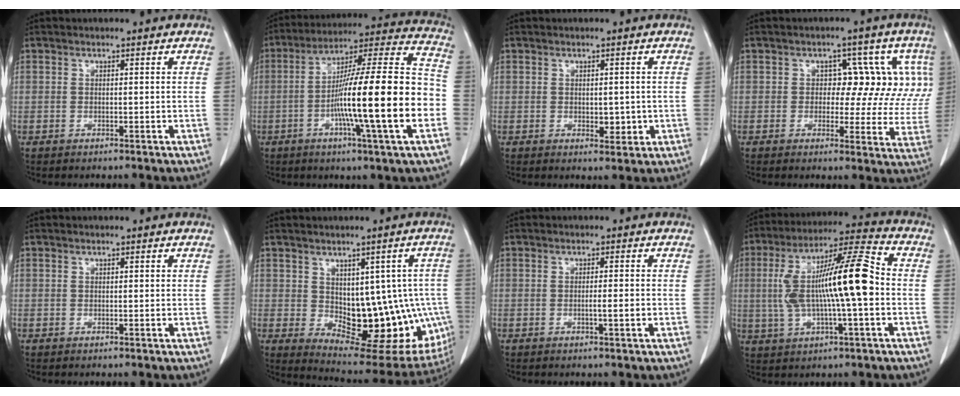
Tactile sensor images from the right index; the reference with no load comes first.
{"total": 21.9, "force": [-5.1, 0.4, 21.3], "torque": [-0.314, 0.007, -0.090]}
{"total": 2.8, "force": [-0.3, 1.6, 2.3], "torque": [-0.028, -0.003, 0.004]}
{"total": 9.6, "force": [1.9, 5.9, 7.4], "torque": [-0.062, 0.024, 0.019]}
{"total": 0.0}
{"total": 18.2, "force": [-2.1, 9.4, 15.4], "torque": [-0.161, 0.009, 0.002]}
{"total": 1.8, "force": [-0.5, -0.1, 1.8], "torque": [-0.031, -0.001, -0.010]}
{"total": 15.6, "force": [-0.3, 2.2, 15.4], "torque": [-0.288, 0.026, -0.007]}